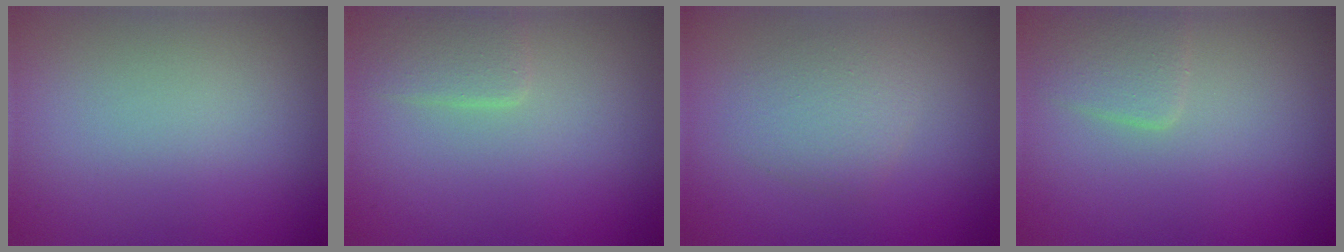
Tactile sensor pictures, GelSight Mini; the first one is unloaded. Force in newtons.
{"total": 2.0, "press": 2.0, "slide": 0.0}
{"total": 2.3, "press": 2.3, "slide": 0.1}
{"total": 2.1, "press": 2.1, "slide": 0.1}